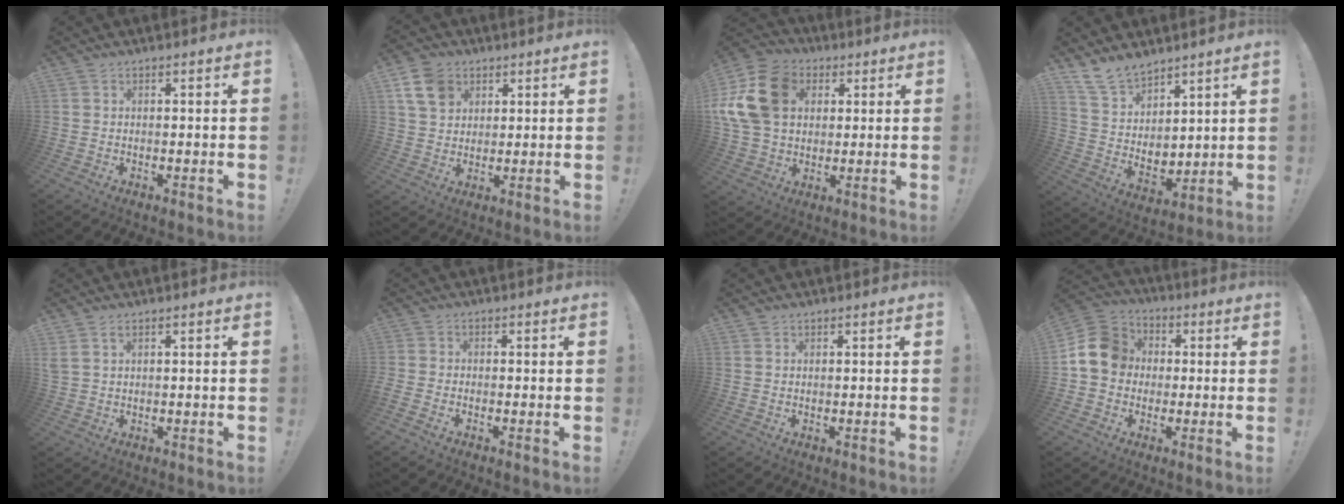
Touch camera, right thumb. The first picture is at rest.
{"total": 10.3, "force": [4.9, 7.7, 4.9], "torque": [-0.081, -0.011, 0.100]}
{"total": 19.5, "force": [4.7, 15.0, 11.6], "torque": [-0.210, -0.005, 0.094]}
{"total": 11.9, "force": [9.8, 6.1, 3.1], "torque": [-0.070, -0.073, 0.194]}
{"total": 2.2, "force": [1.2, 0.9, 1.7], "torque": [-0.040, 0.003, 0.024]}
{"total": 1.5, "force": [-1.1, 0.6, 0.9], "torque": [-0.027, 0.003, -0.019]}
{"total": 0.5, "force": [0.4, 0.3, 0.1], "torque": [-0.001, 0.000, 0.009]}
{"total": 13.2, "force": [1.2, 11.4, 6.7], "torque": [-0.104, 0.017, 0.029]}